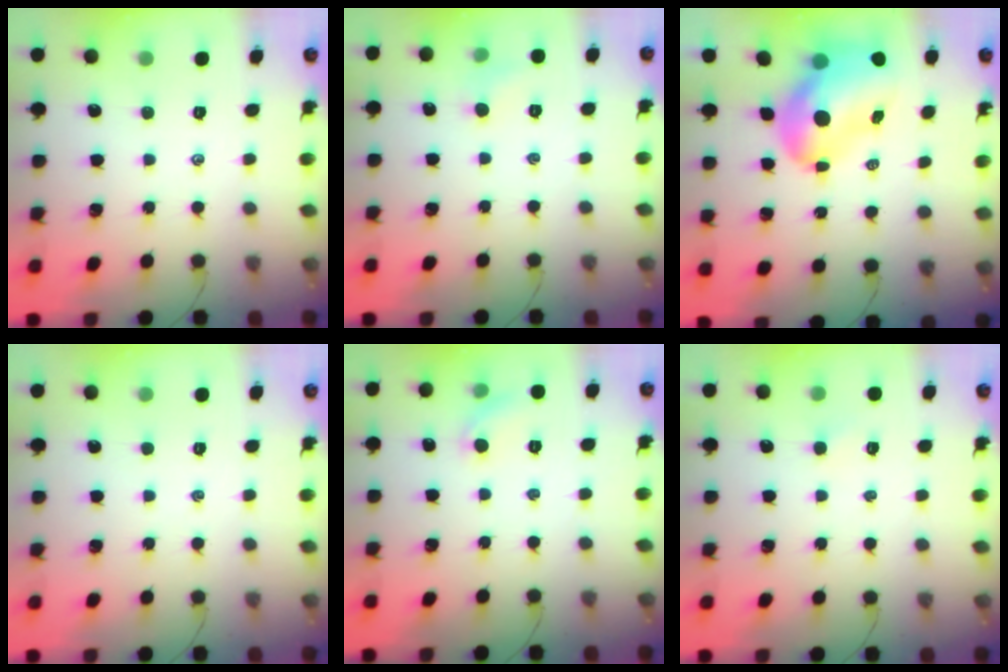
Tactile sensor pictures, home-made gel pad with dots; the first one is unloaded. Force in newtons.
{"total": 5.0, "press": 4.8, "slide": 1.6}
{"total": 10.4, "press": 10.0, "slide": 3.1}
{"total": 0.0}
{"total": 5.2, "press": 5.0, "slide": 1.4}
{"total": 1.4, "press": 1.3, "slide": 0.4}